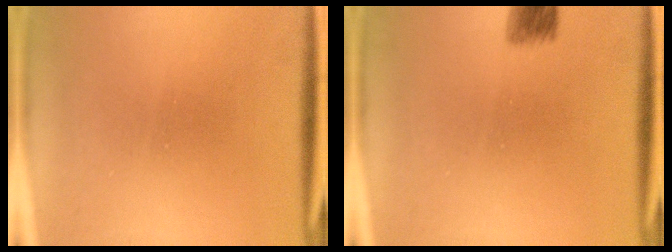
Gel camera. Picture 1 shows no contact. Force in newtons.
{"total": 3.0}